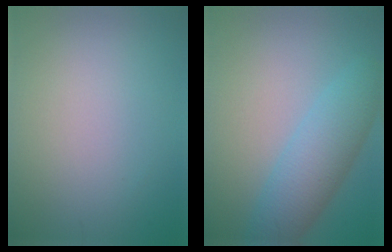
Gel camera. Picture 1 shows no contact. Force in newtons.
{"total": 5.3, "press": 5.3, "slide": 0.2}